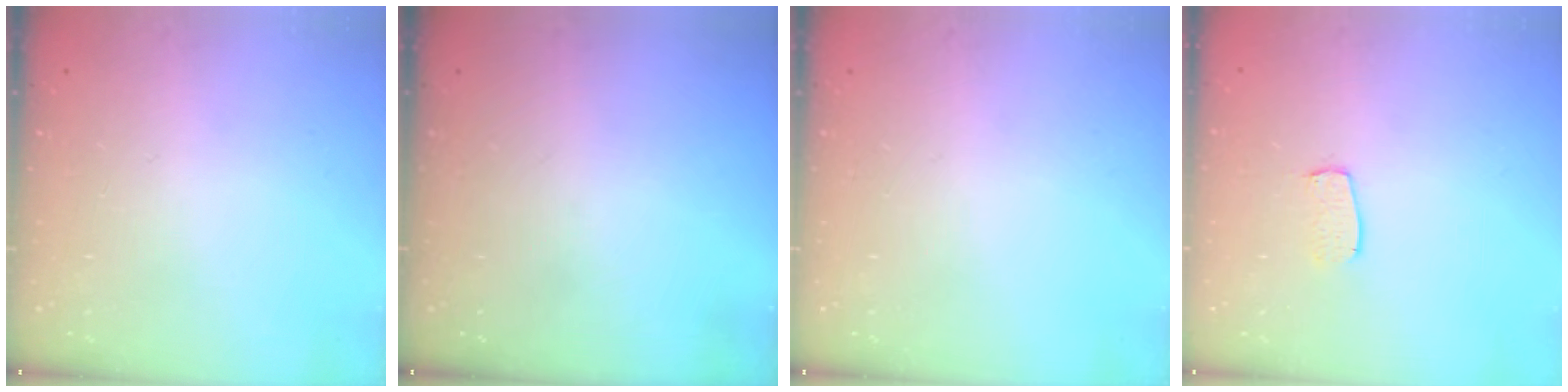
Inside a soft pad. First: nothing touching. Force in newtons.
{"total": 0.0}
{"total": 0.0}
{"total": 5.9, "press": 5.9, "slide": 0.3}